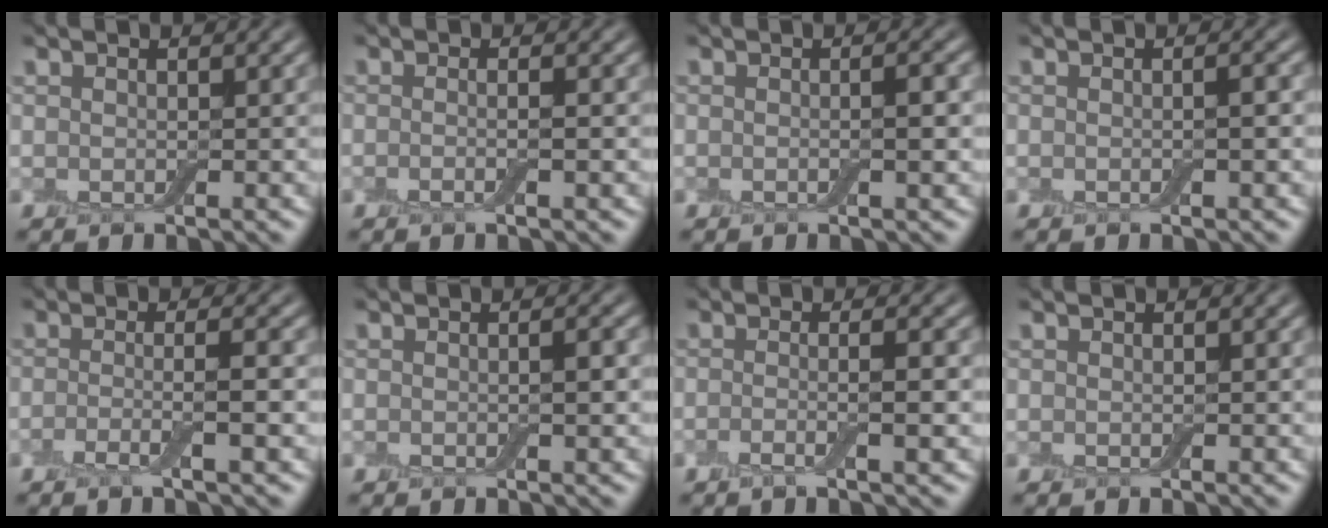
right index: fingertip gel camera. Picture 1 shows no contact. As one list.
[{"total": 1.7, "force": [-0.4, 0.4, 1.6], "torque": [-0.027, -0.006, -0.012]}, {"total": 1.7, "force": [-0.2, 0.2, 1.7], "torque": [-0.026, 0.001, -0.006]}, {"total": 1.0, "force": [-0.2, 0.1, 0.9], "torque": [-0.014, 0.002, -0.003]}, {"total": 2.9, "force": [-1.2, 0.4, 2.6], "torque": [-0.046, 0.000, -0.031]}, {"total": 1.2, "force": [-0.1, 0.2, 1.2], "torque": [-0.020, 0.000, -0.002]}, {"total": 3.1, "force": [-0.7, 0.8, 2.9], "torque": [-0.041, -0.003, -0.020]}, {"total": 0.0}]